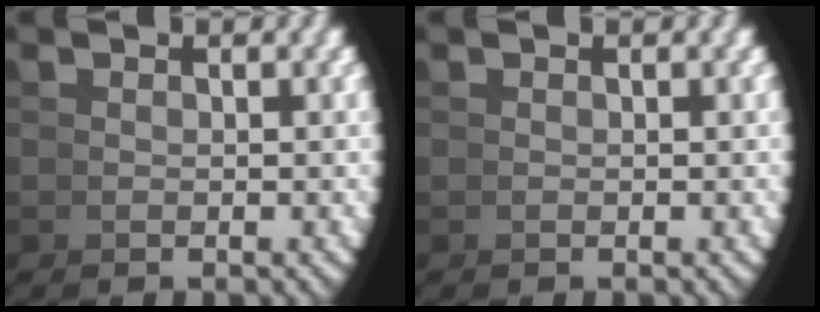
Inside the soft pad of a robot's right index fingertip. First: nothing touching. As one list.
[{"total": 0.0}]